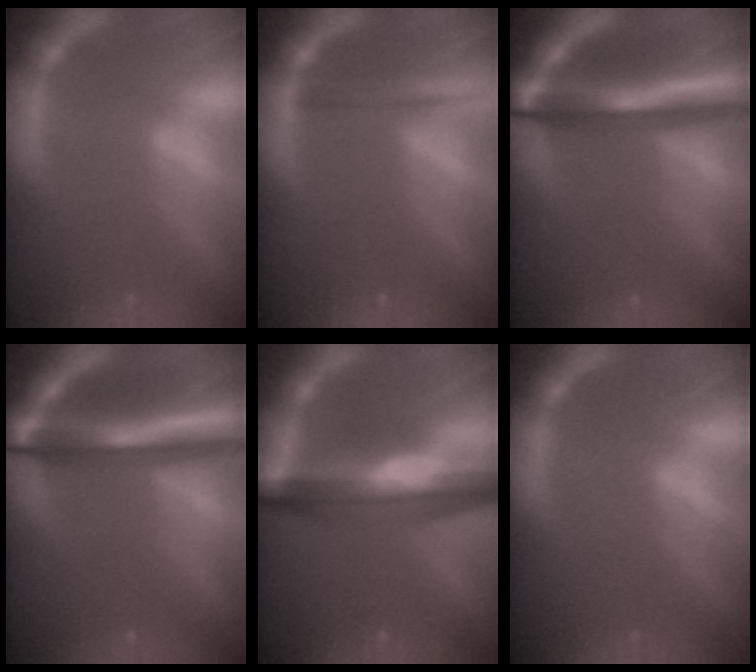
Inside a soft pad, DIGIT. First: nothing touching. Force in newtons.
{"total": 2.5}
{"total": 9.4}
{"total": 9.4}
{"total": 9.6}
{"total": 0.0}